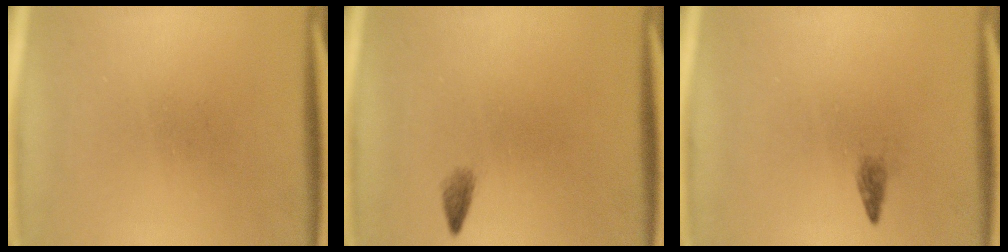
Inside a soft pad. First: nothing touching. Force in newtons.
{"total": 1.0}
{"total": 1.0}